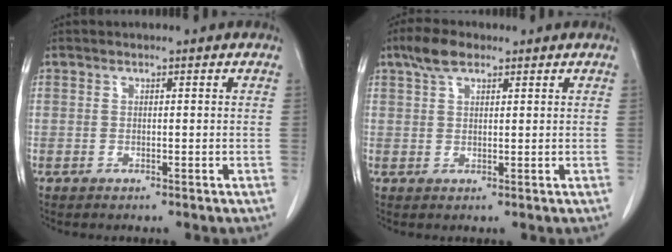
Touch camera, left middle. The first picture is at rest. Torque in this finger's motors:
{"motor_torque": [0.17, -0.11, -0.02, -0.01]}